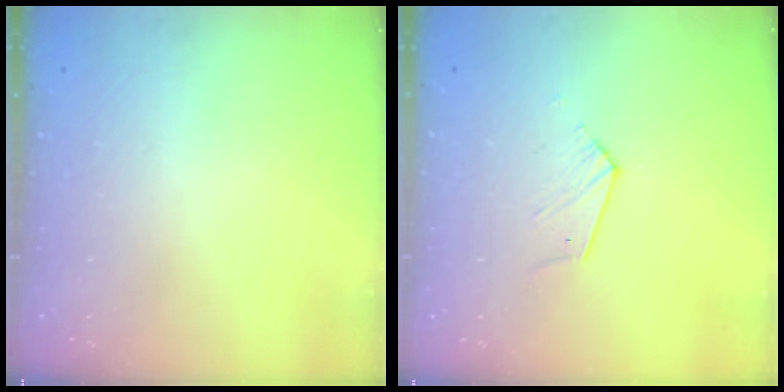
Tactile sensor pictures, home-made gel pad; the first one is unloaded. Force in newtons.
{"total": 4.7, "press": 4.7, "slide": 0.4}